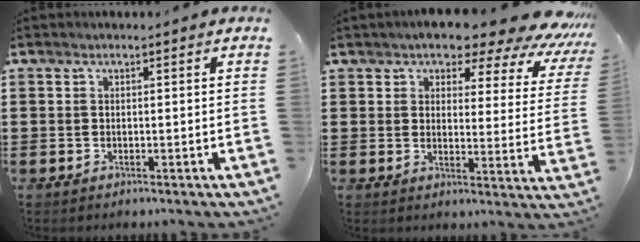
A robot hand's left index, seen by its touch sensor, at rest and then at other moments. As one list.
[{"total": 7.3, "force": [6.5, 1.4, 2.9], "torque": [-0.063, -0.045, 0.109]}]